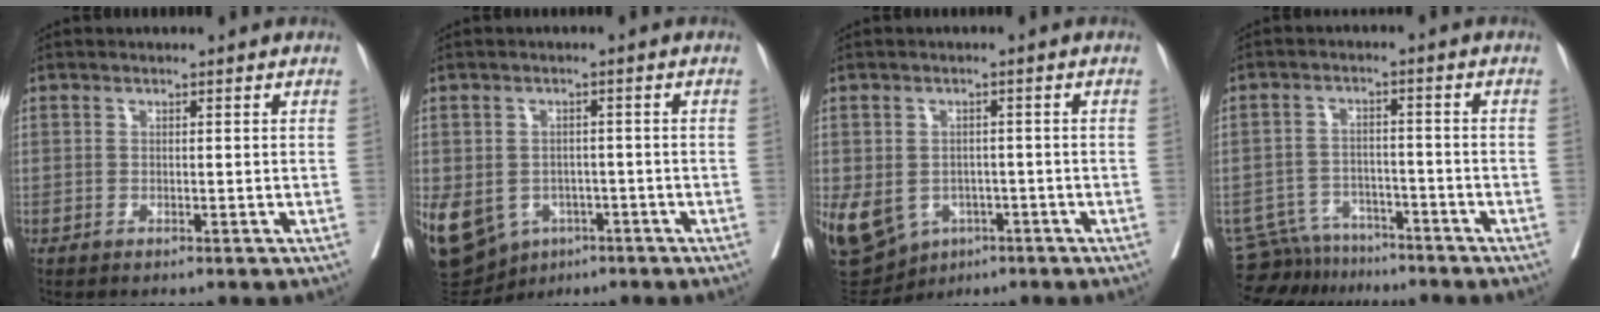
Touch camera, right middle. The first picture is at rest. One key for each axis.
{"total": 21.4, "fx": -8.4, "fy": 17.3, "fz": 9.5, "tx": -0.300, "ty": -0.008, "tz": -0.110}
{"total": 15.8, "fx": -5.7, "fy": 12.9, "fz": 7.1, "tx": -0.191, "ty": 0.006, "tz": -0.070}
{"total": 8.5, "fx": -8.0, "fy": 2.9, "fz": 0.2, "tx": -0.001, "ty": 0.010, "tz": -0.127}